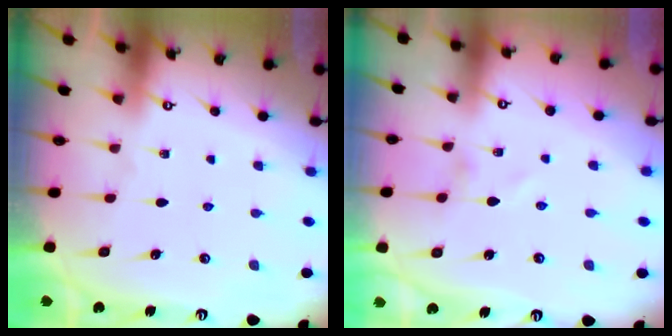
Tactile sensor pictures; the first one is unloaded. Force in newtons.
{"total": 0.6, "press": 0.6, "slide": 0.1}